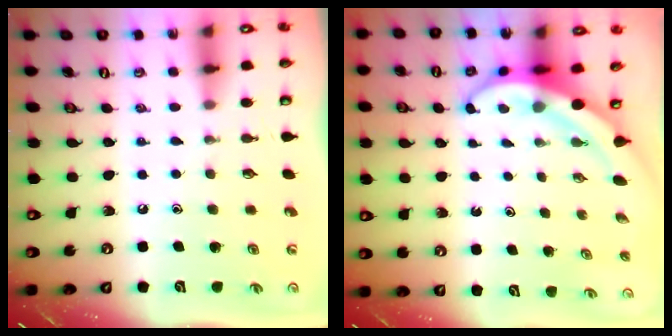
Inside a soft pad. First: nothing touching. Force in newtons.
{"total": 5.8, "press": 5.7, "slide": 1.5}